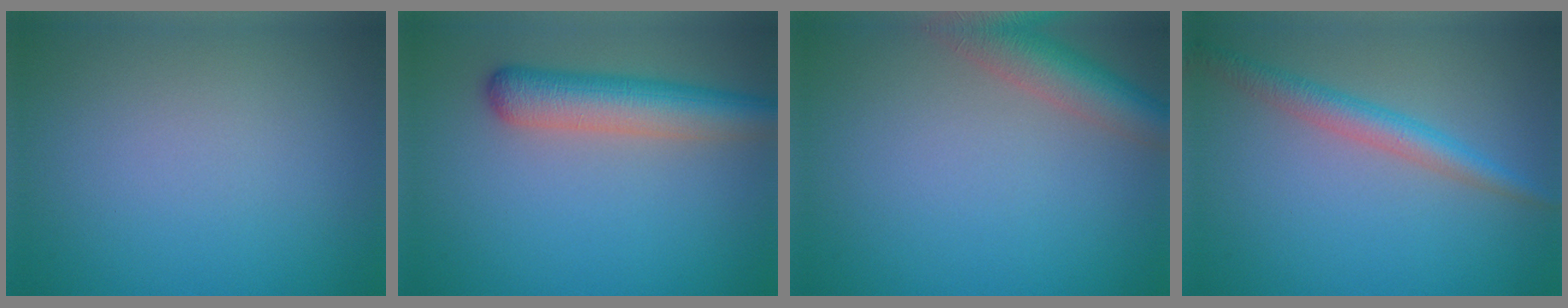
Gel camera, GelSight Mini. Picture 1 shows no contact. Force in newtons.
{"total": 5.7, "press": 5.7, "slide": 0.2}
{"total": 5.2, "press": 5.2, "slide": 0.3}
{"total": 2.9, "press": 2.9, "slide": 0.1}